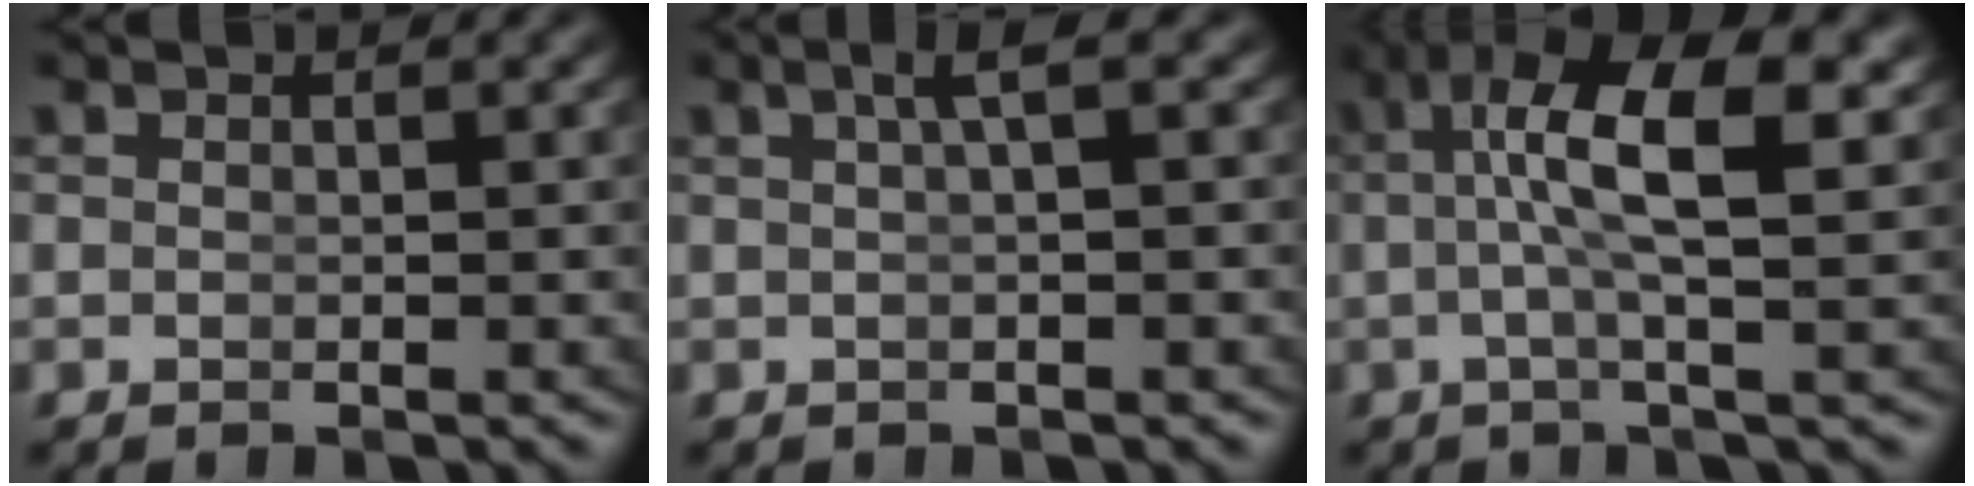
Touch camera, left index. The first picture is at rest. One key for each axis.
{"total": 2.3, "fx": 0.9, "fy": -0.1, "fz": 2.1, "tx": -0.024, "ty": 0.015, "tz": 0.014}
{"total": 7.8, "fx": 1.8, "fy": 2.6, "fz": 7.2, "tx": -0.133, "ty": 0.007, "tz": 0.027}